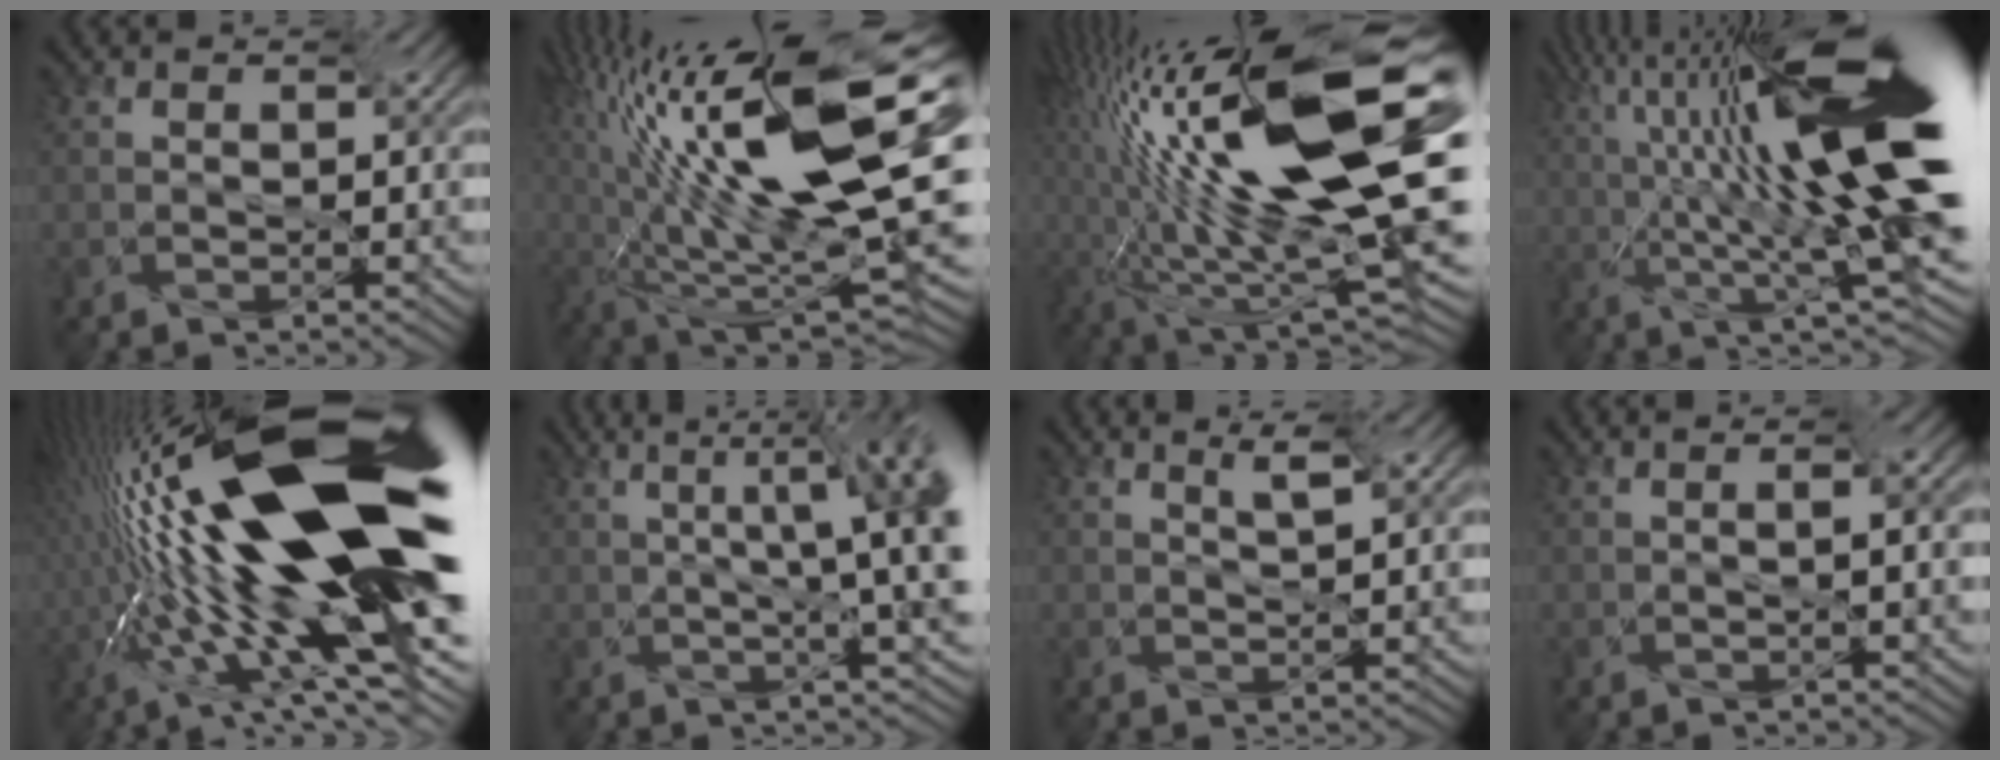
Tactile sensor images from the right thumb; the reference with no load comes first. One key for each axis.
{"total": 18.3, "fx": 1.2, "fy": 7.3, "fz": 16.8, "tx": -0.319, "ty": -0.013, "tz": 0.020}
{"total": 19.2, "fx": -0.2, "fy": 6.3, "fz": 18.1, "tx": -0.335, "ty": -0.018, "tz": -0.004}
{"total": 16.8, "fx": 2.8, "fy": 2.6, "fz": 16.3, "tx": -0.264, "ty": 0.033, "tz": 0.068}
{"total": 21.1, "fx": -1.4, "fy": 6.6, "fz": 20.0, "tx": -0.366, "ty": 0.010, "tz": -0.040}
{"total": 11.4, "fx": 2.0, "fy": 2.7, "fz": 10.9, "tx": -0.148, "ty": 0.022, "tz": 0.034}
{"total": 2.2, "fx": 1.6, "fy": 0.0, "fz": 1.5, "tx": -0.016, "ty": 0.004, "tz": 0.029}
{"total": 1.6, "fx": -0.2, "fy": -0.1, "fz": 1.6, "tx": -0.018, "ty": 0.009, "tz": -0.007}